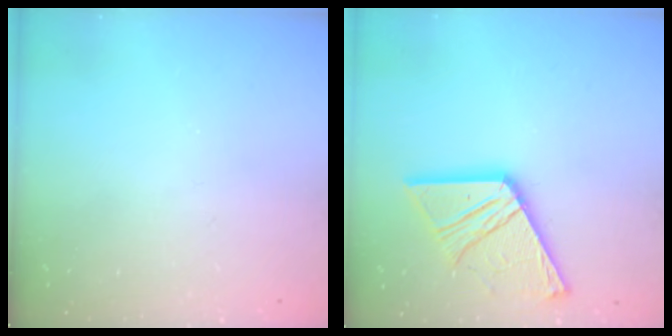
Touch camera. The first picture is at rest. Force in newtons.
{"total": 16.7, "press": 16.6, "slide": 1.4}